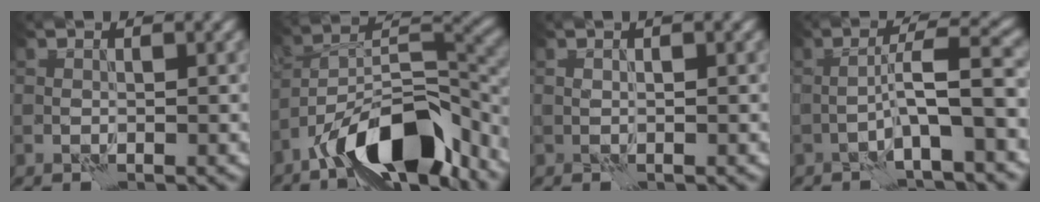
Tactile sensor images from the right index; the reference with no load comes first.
{"total": 11.1, "force": [-7.8, 3.5, 7.2], "torque": [-0.112, 0.008, -0.147]}
{"total": 1.0, "force": [0.7, -0.6, 0.1], "torque": [0.001, 0.001, 0.018]}
{"total": 3.9, "force": [-1.5, -0.5, 3.5], "torque": [-0.055, 0.024, -0.024]}